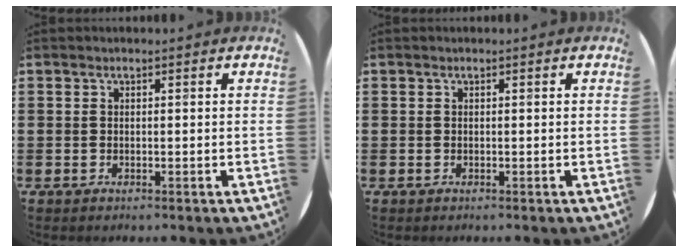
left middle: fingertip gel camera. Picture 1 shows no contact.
{"total": 0.0}